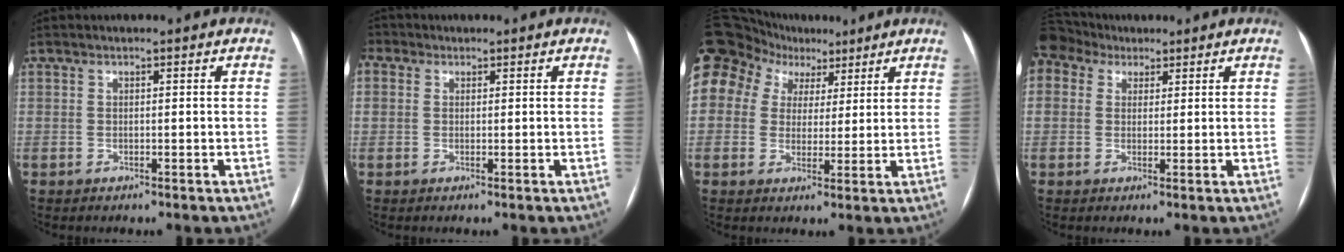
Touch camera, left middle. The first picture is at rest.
{"total": 2.1, "force": [0.7, 1.9, 0.7], "torque": [-0.032, 0.013, 0.018]}
{"total": 23.5, "force": [12.1, 17.9, 9.1], "torque": [-0.296, 0.100, 0.229]}
{"total": 5.3, "force": [3.9, 3.5, 1.1], "torque": [-0.033, 0.035, 0.082]}